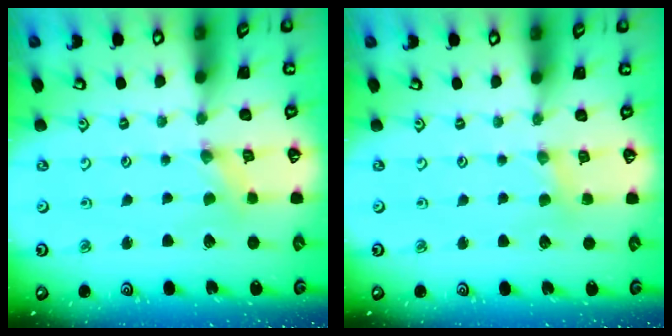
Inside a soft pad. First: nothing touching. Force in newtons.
{"total": 2.4, "press": 2.4, "slide": 0.5}